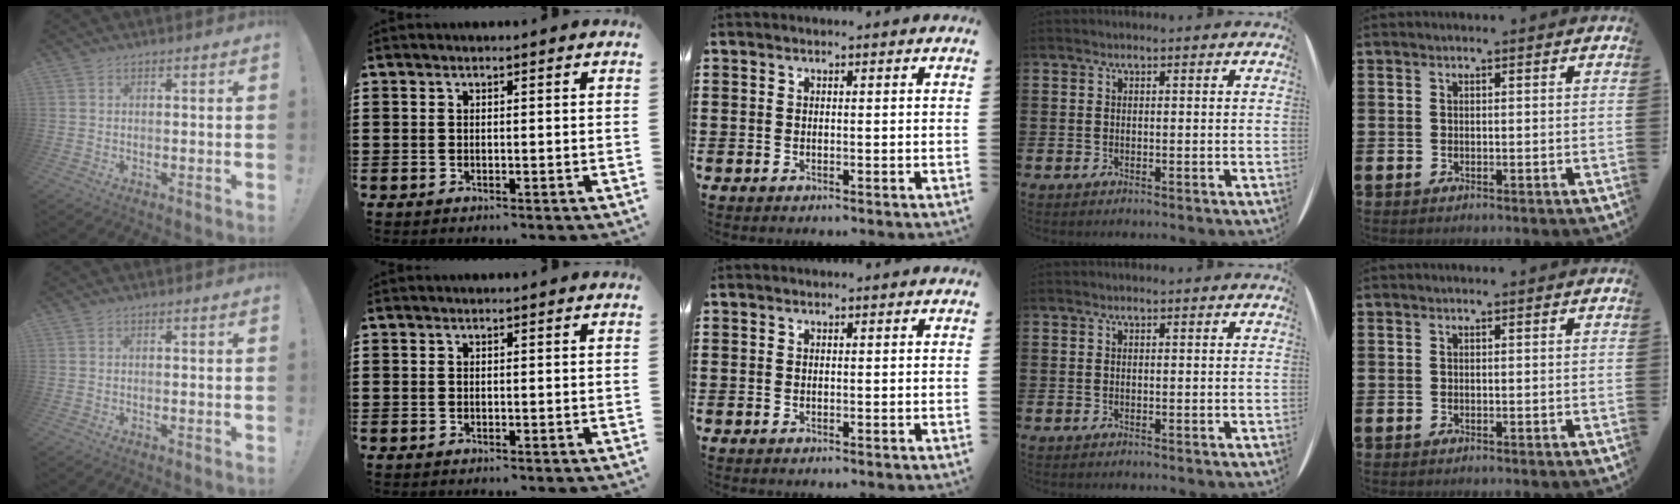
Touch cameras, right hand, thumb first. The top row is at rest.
{}